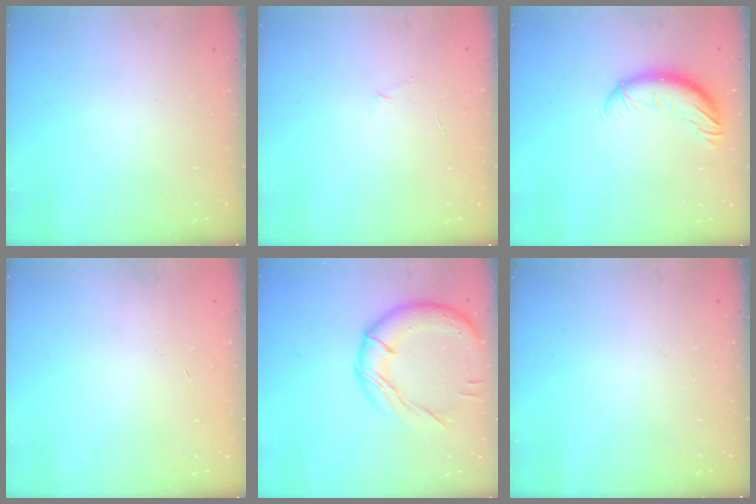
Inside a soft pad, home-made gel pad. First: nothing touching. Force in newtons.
{"total": 3.9, "press": 3.8, "slide": 1.0}
{"total": 10.2, "press": 10.0, "slide": 2.0}
{"total": 0.0}
{"total": 17.0, "press": 16.9, "slide": 1.0}
{"total": 0.0}